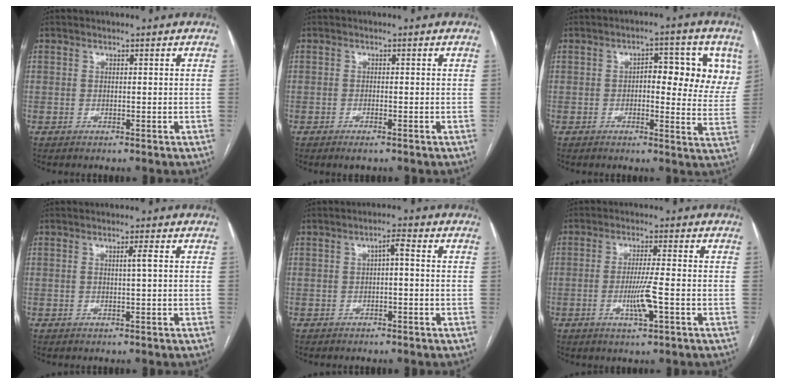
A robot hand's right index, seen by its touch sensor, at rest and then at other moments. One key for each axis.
{"total": 1.6, "fx": -1.2, "fy": 0.2, "fz": 1.1, "tx": -0.020, "ty": -0.004, "tz": -0.016}
{"total": 10.8, "fx": 3.1, "fy": 4.5, "fz": 9.3, "tx": -0.098, "ty": 0.013, "tz": 0.033}
{"total": 1.3, "fx": 0.1, "fy": -0.3, "fz": 1.2, "tx": -0.020, "ty": 0.003, "tz": 0.002}
{"total": 1.9, "fx": -0.1, "fy": 0.3, "fz": 1.9, "tx": -0.031, "ty": 0.007, "tz": -0.001}
{"total": 5.5, "fx": -1.6, "fy": -0.1, "fz": 5.2, "tx": -0.098, "ty": -0.009, "tz": -0.028}